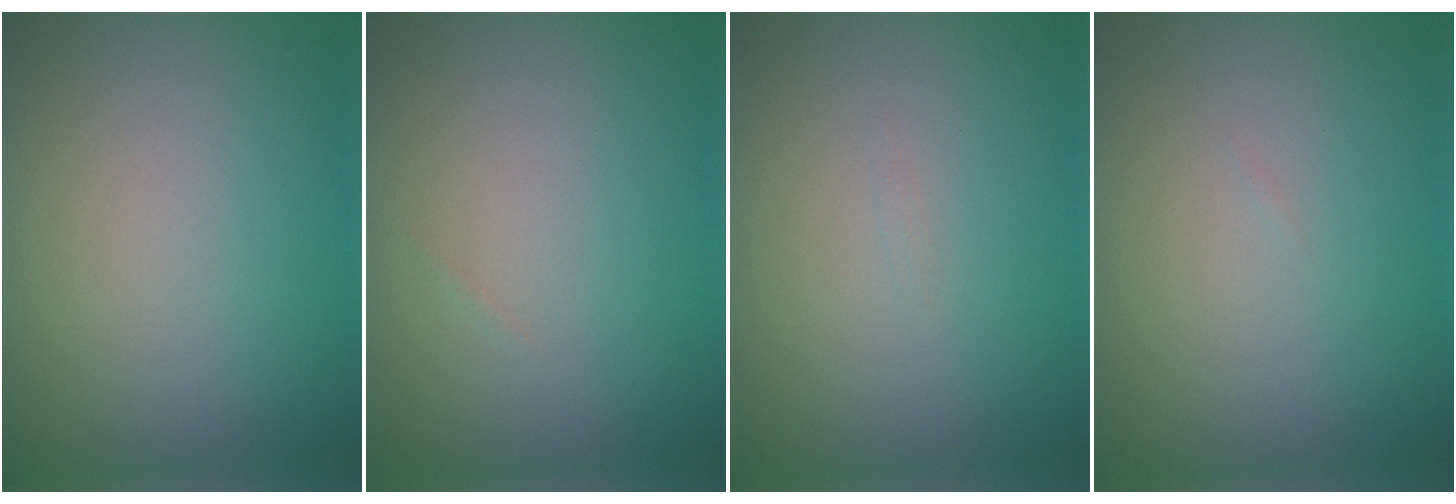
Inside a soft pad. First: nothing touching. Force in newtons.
{"total": 0.0}
{"total": 0.0}
{"total": 0.0}